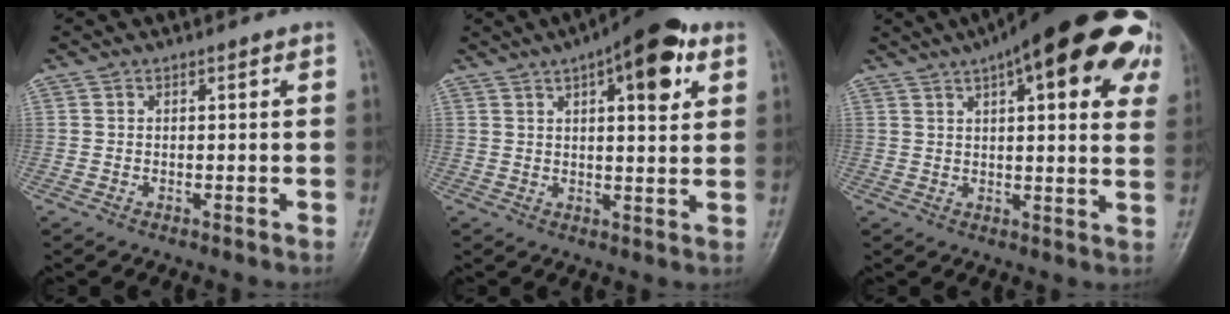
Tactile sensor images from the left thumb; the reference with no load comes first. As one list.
[{"total": 12.9, "force": [5.9, 4.6, 10.5], "torque": [-0.118, -0.005, 0.075]}, {"total": 26.1, "force": [13.1, 8.3, 21.0], "torque": [-0.239, 0.015, 0.167]}]